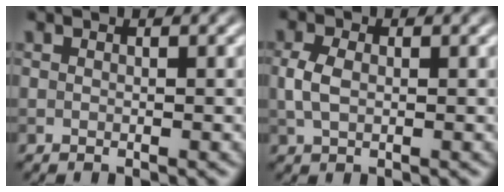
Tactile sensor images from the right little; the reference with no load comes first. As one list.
[{"total": 2.4, "force": [0.0, 1.5, 1.8], "torque": [-0.046, 0.002, -0.002]}]